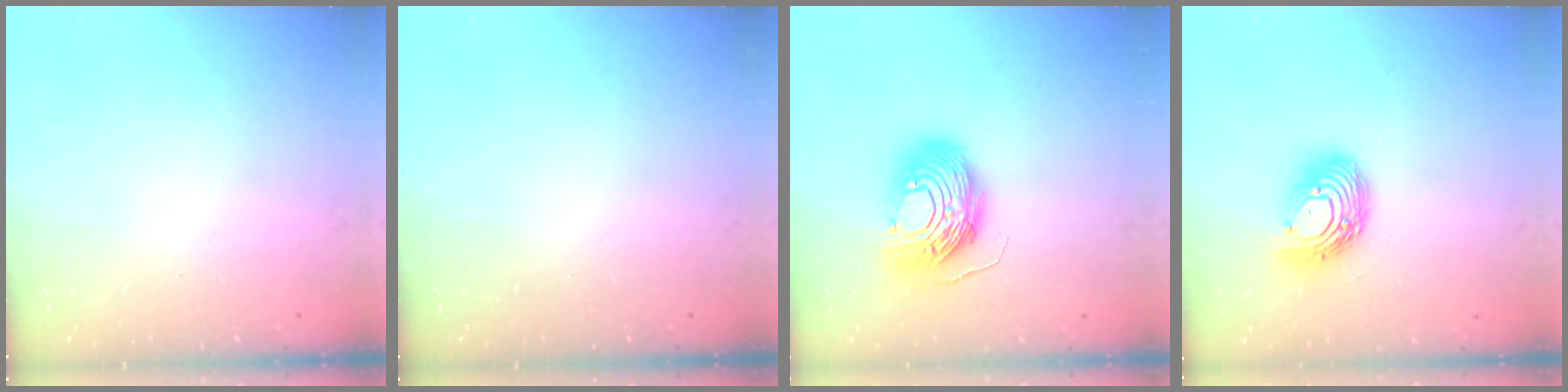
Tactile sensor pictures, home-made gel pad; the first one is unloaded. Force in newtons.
{"total": 0.0}
{"total": 16.1, "press": 16.0, "slide": 1.6}
{"total": 15.3, "press": 15.3, "slide": 1.2}